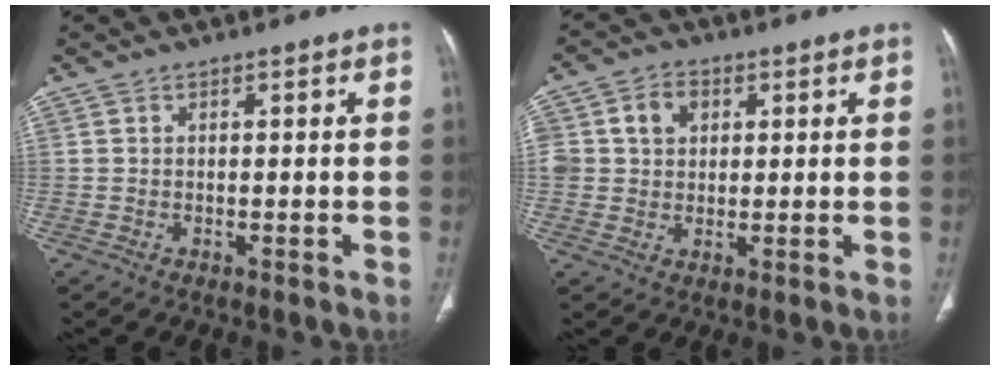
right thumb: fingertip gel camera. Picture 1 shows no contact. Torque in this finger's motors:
{"motor_torque": [1.14, 0.94, 0.53, 0.31, 0.05]}